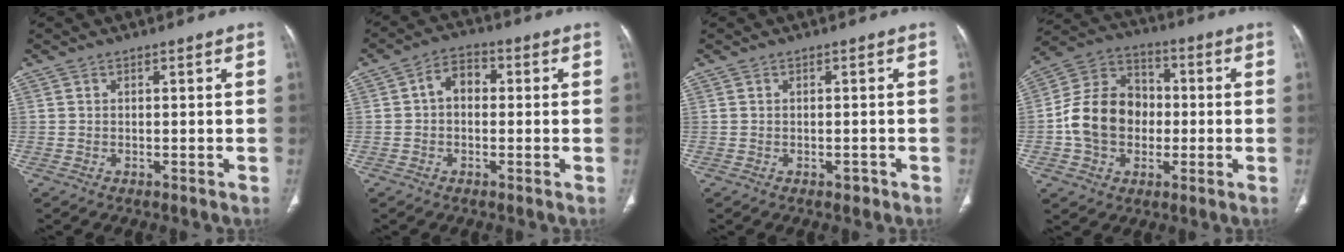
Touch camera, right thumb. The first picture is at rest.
{"total": 5.9, "force": [0.7, 4.0, 4.2], "torque": [-0.059, 0.019, 0.004]}
{"total": 1.1, "force": [-0.7, 0.7, 0.6], "torque": [-0.006, 0.001, -0.008]}
{"total": 14.4, "force": [-1.5, 11.5, 8.5], "torque": [-0.125, 0.033, -0.032]}